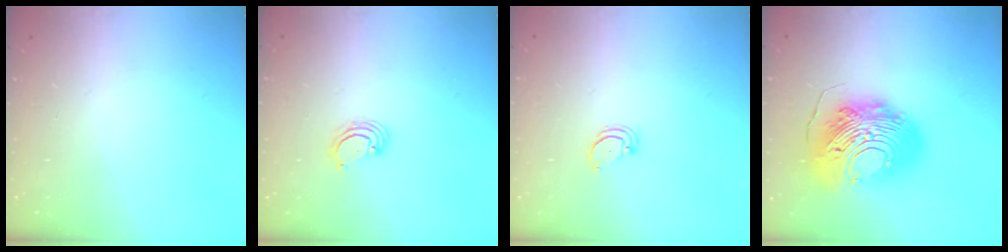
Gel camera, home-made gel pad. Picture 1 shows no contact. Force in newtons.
{"total": 2.8, "press": 2.8, "slide": 0.3}
{"total": 2.0, "press": 2.0, "slide": 0.2}
{"total": 20.9, "press": 20.8, "slide": 2.0}